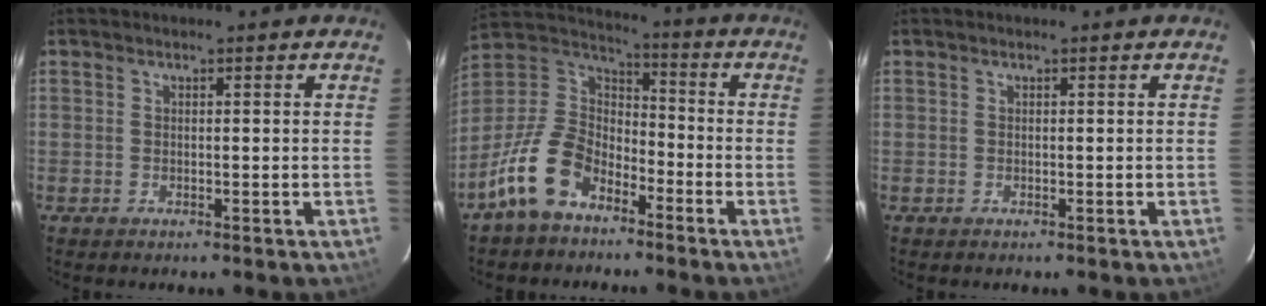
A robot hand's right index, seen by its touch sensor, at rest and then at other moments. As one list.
[{"total": 14.6, "force": [-8.9, 8.6, 7.7], "torque": [-0.173, 0.020, -0.169]}, {"total": 0.0}]